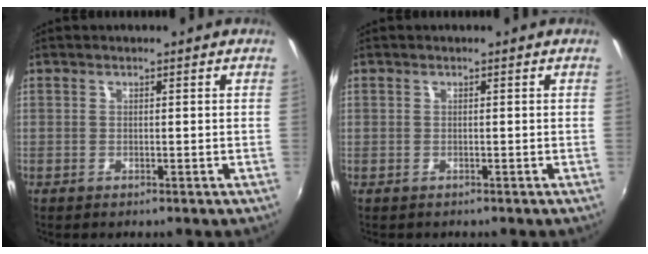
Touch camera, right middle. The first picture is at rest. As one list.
[{"total": 1.4, "force": [-0.5, 1.3, -0.1], "torque": [0.000, 0.006, -0.002]}]